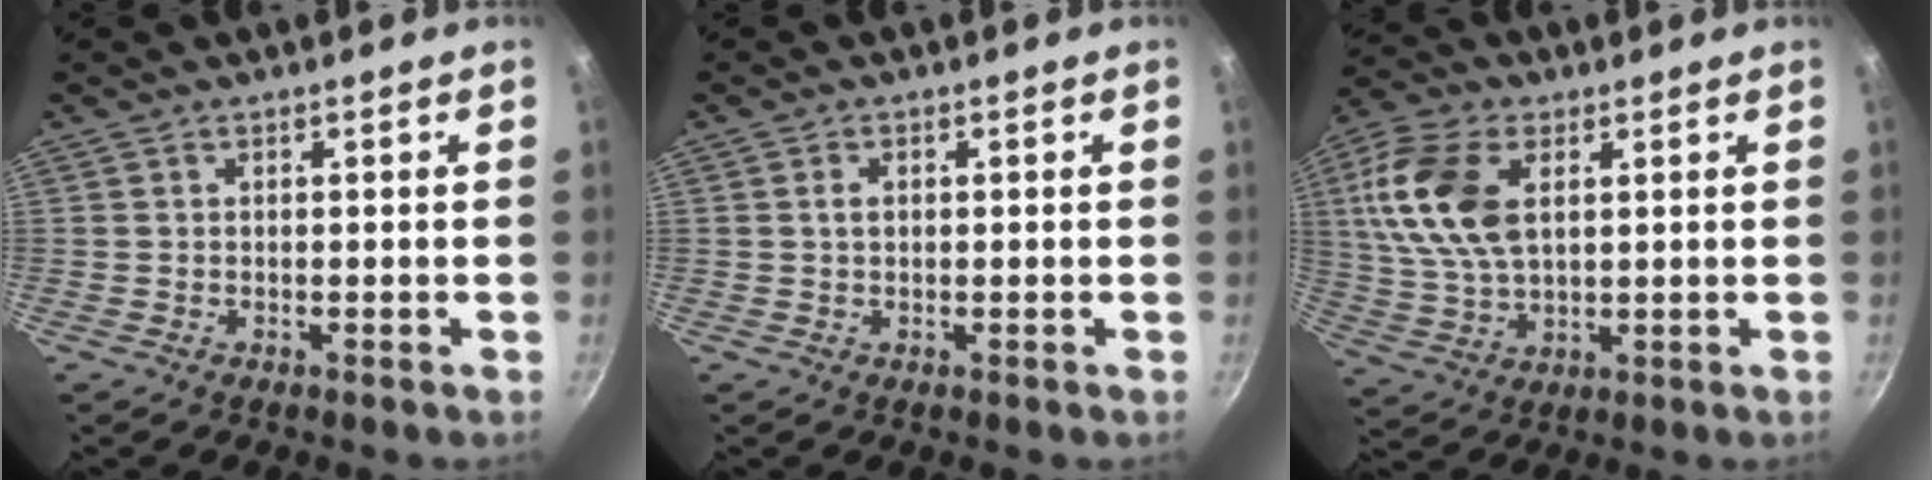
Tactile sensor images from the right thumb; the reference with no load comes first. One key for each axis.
{"total": 1.7, "fx": 0.3, "fy": 1.2, "fz": 1.2, "tx": -0.017, "ty": 0.003, "tz": 0.005}
{"total": 14.9, "fx": 3.8, "fy": 8.8, "fz": 11.4, "tx": -0.219, "ty": -0.004, "tz": 0.073}